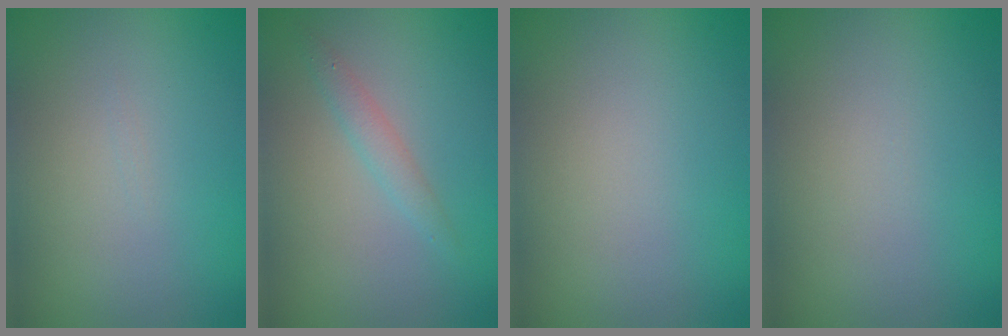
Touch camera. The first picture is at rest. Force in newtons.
{"total": 1.4, "press": 1.4, "slide": 0.1}
{"total": 0.0}
{"total": 0.0}